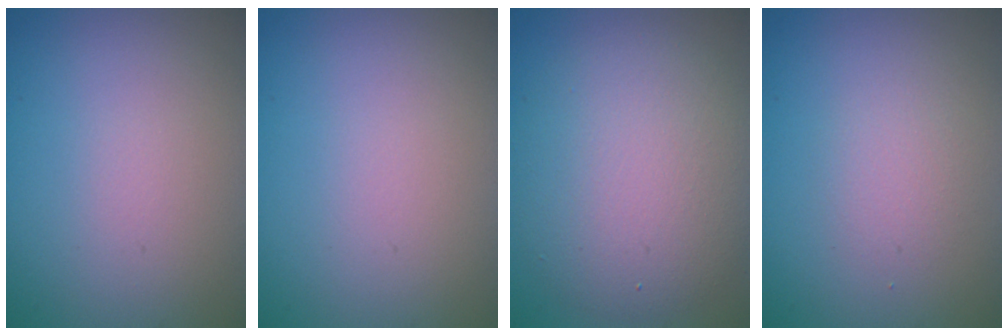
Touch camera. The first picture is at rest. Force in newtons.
{"total": 0.0}
{"total": 6.8, "press": 6.8, "slide": 0.4}
{"total": 1.4, "press": 1.3, "slide": 0.1}